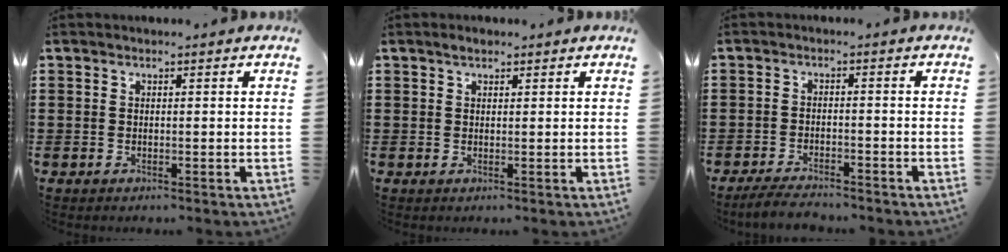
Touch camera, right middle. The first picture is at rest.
{"total": 0.9, "force": [0.8, 0.4, 0.3], "torque": [-0.008, 0.003, 0.013]}
{"total": 3.5, "force": [-3.3, 0.5, 1.0], "torque": [-0.024, -0.001, -0.069]}